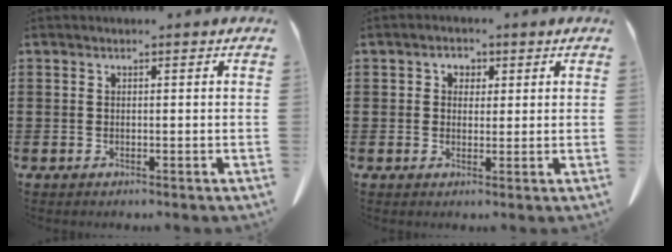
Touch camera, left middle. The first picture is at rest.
{"total": 2.0, "force": [0.6, 1.8, 0.7], "torque": [-0.021, 0.009, 0.009]}